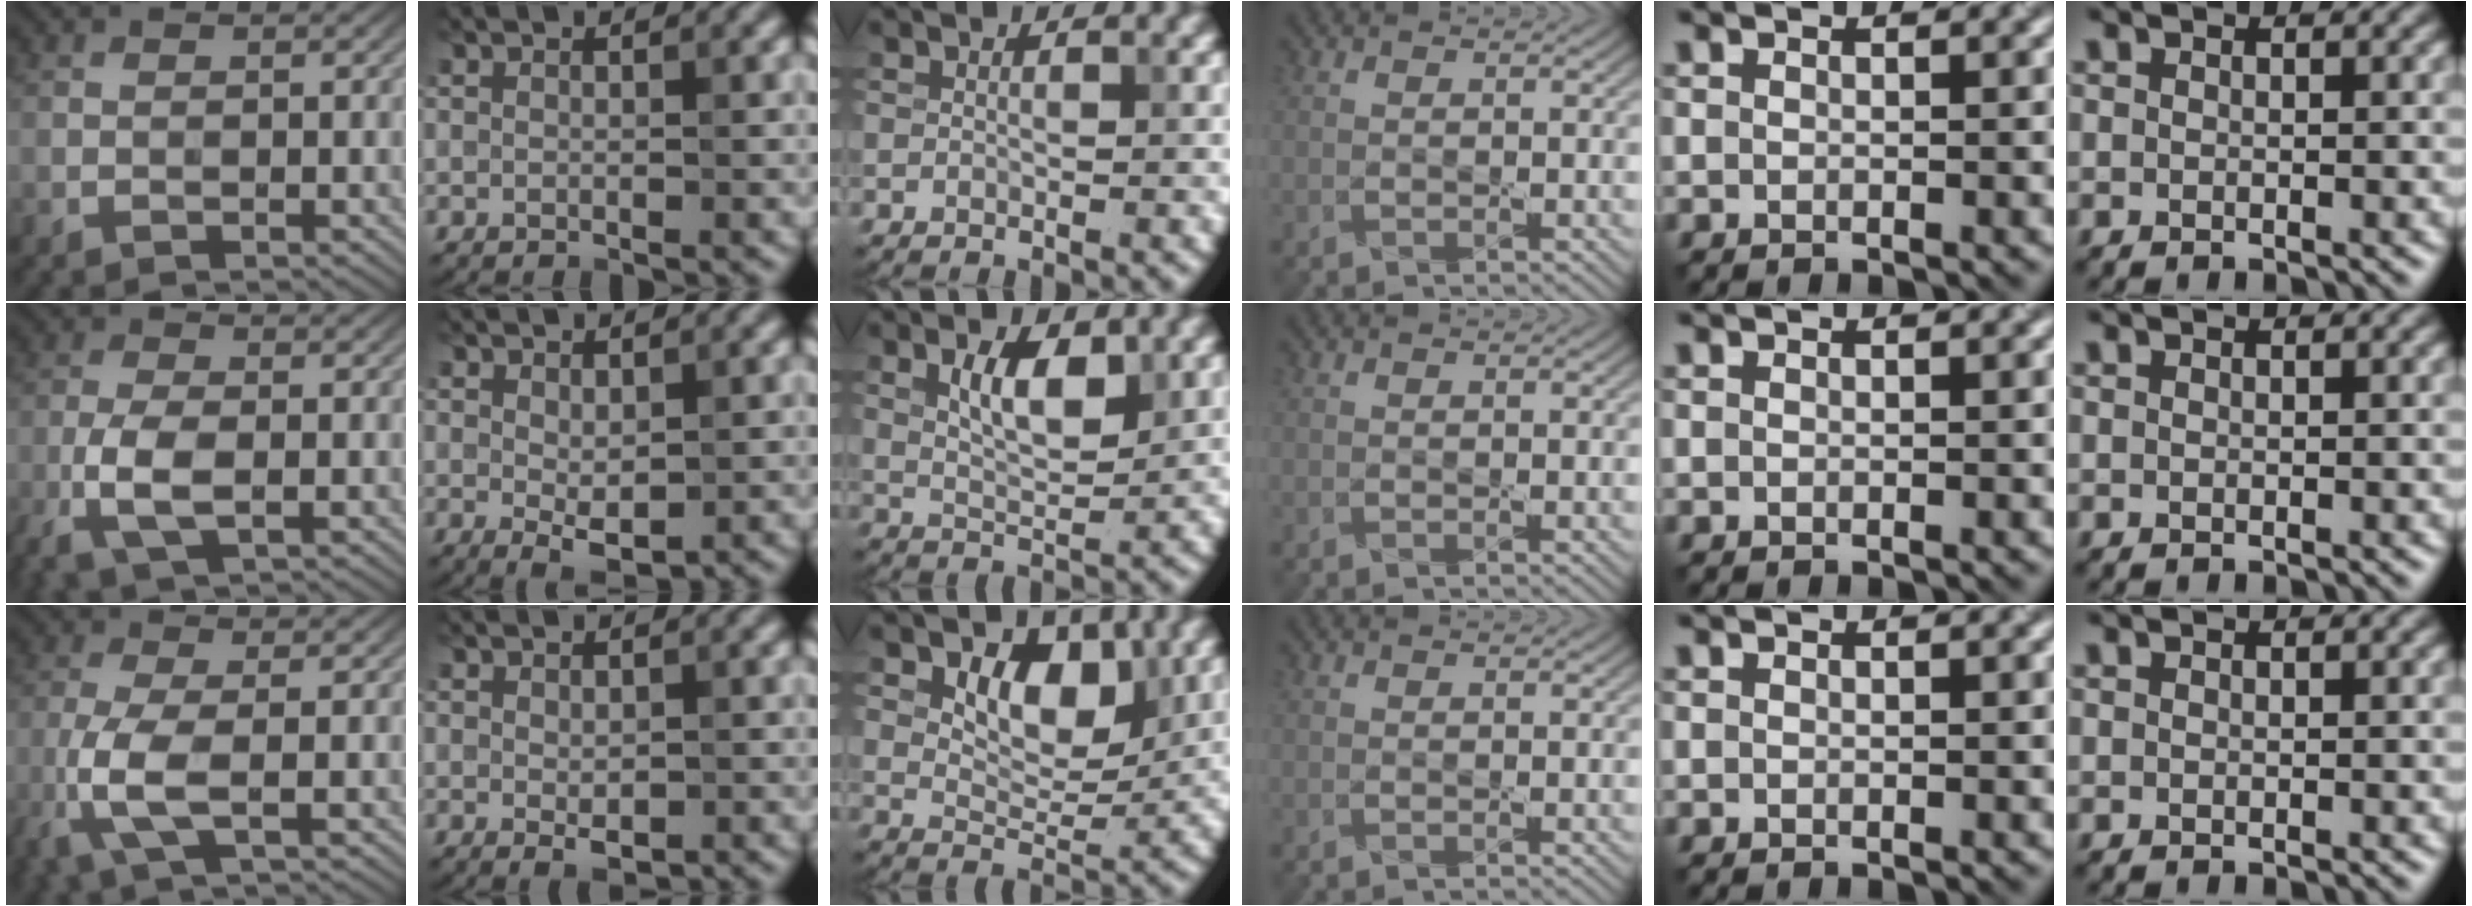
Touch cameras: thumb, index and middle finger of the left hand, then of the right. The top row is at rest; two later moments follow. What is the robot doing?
{"motion": "cut", "object": "origami paper"}